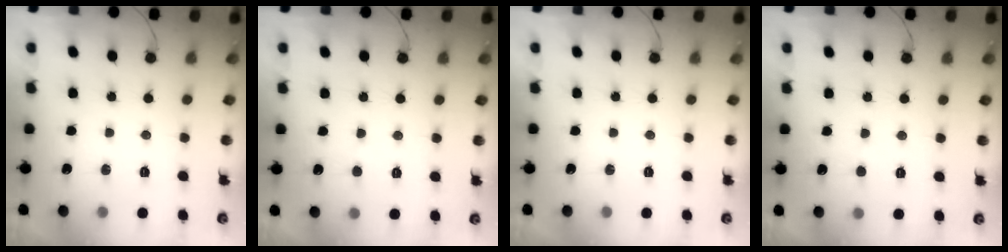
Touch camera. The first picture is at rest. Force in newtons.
{"total": 2.1, "press": 2.1, "slide": 0.1}
{"total": 0.0}
{"total": 2.1, "press": 2.1, "slide": 0.1}